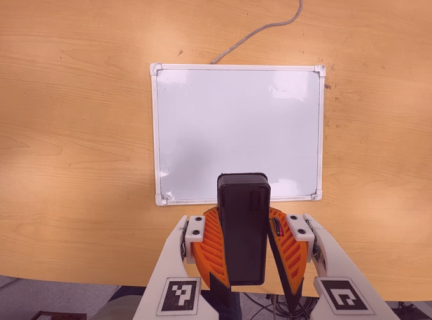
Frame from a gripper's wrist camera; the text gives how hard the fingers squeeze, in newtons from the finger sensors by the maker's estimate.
{"total": 11.3, "left": 10.3, "right": 12.3}